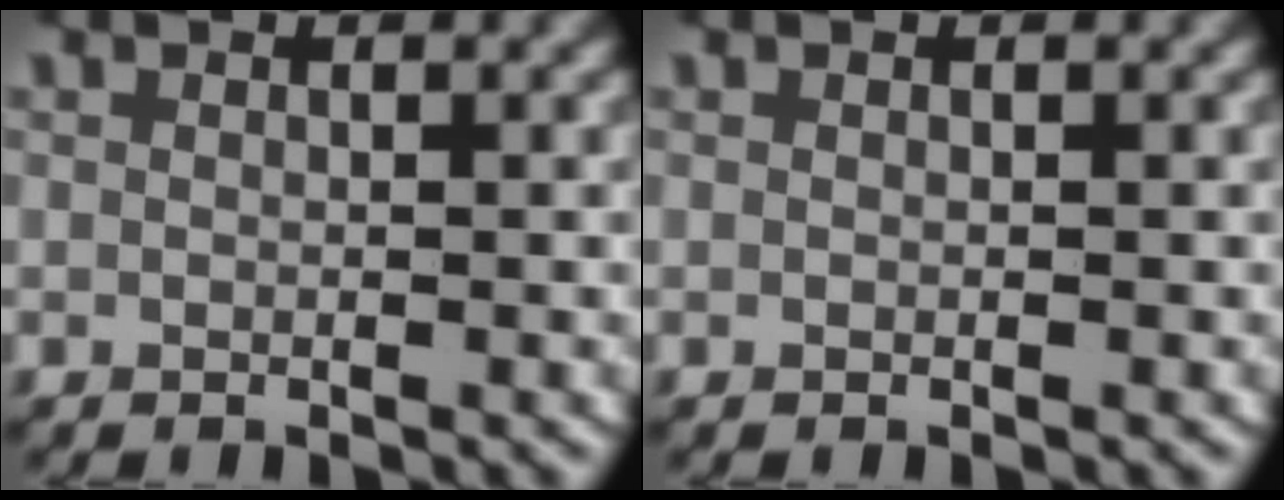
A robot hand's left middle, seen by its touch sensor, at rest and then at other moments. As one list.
[{"total": 0.0}]